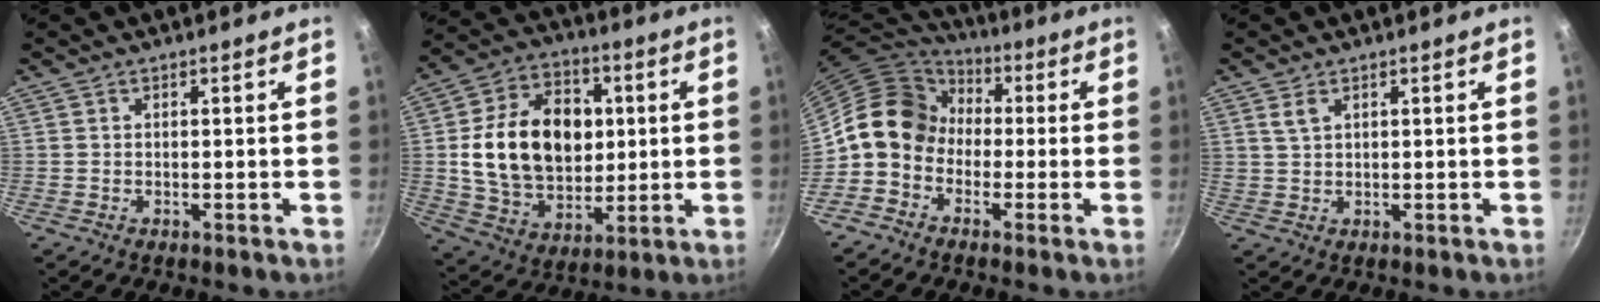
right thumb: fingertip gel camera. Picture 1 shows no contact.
{"total": 21.1, "force": [2.3, 15.2, 14.5], "torque": [-0.216, 0.009, 0.042]}
{"total": 11.9, "force": [-0.8, 9.9, 6.5], "torque": [-0.076, 0.039, -0.040]}
{"total": 2.4, "force": [1.3, 1.3, 1.5], "torque": [-0.025, -0.003, 0.027]}